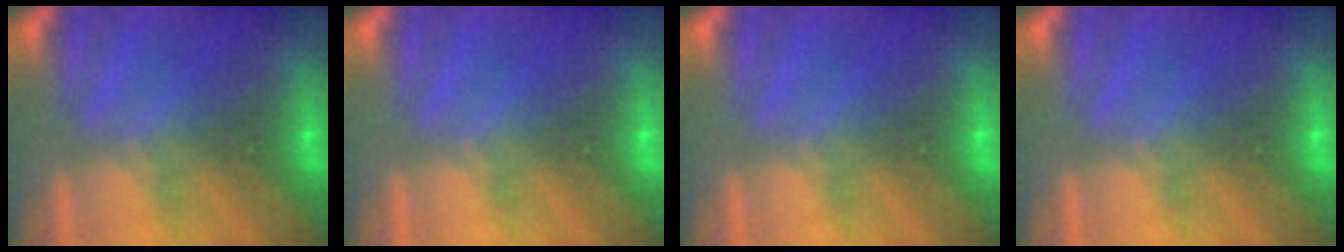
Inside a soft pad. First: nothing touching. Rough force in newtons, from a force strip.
{"total": 0.0}
{"total": 0.0}
{"total": 0.0}